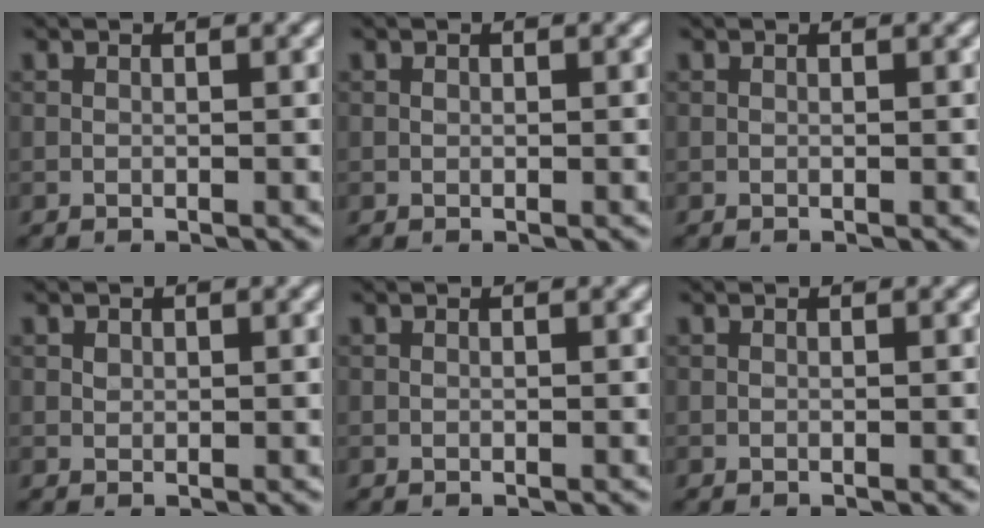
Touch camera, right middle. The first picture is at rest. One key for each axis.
{"total": 0.0}
{"total": 0.0}
{"total": 0.6, "fx": 0.3, "fy": 0.5, "fz": 0.2, "tx": -0.003, "ty": -0.002, "tz": 0.006}
{"total": 0.0}
{"total": 0.0}